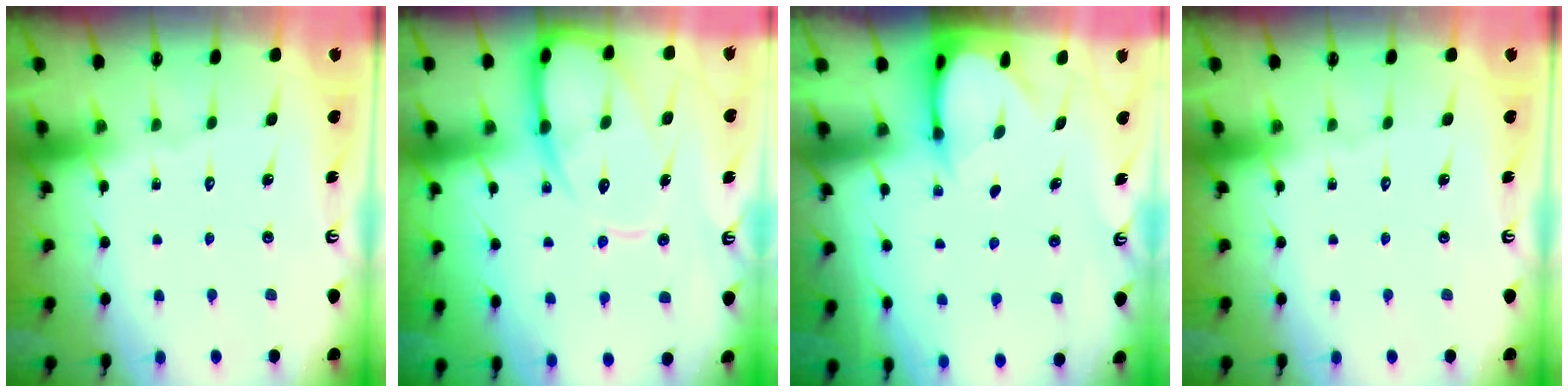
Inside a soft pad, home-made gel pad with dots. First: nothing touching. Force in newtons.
{"total": 13.5, "press": 13.4, "slide": 1.3}
{"total": 3.6, "press": 3.6, "slide": 0.3}
{"total": 0.0}